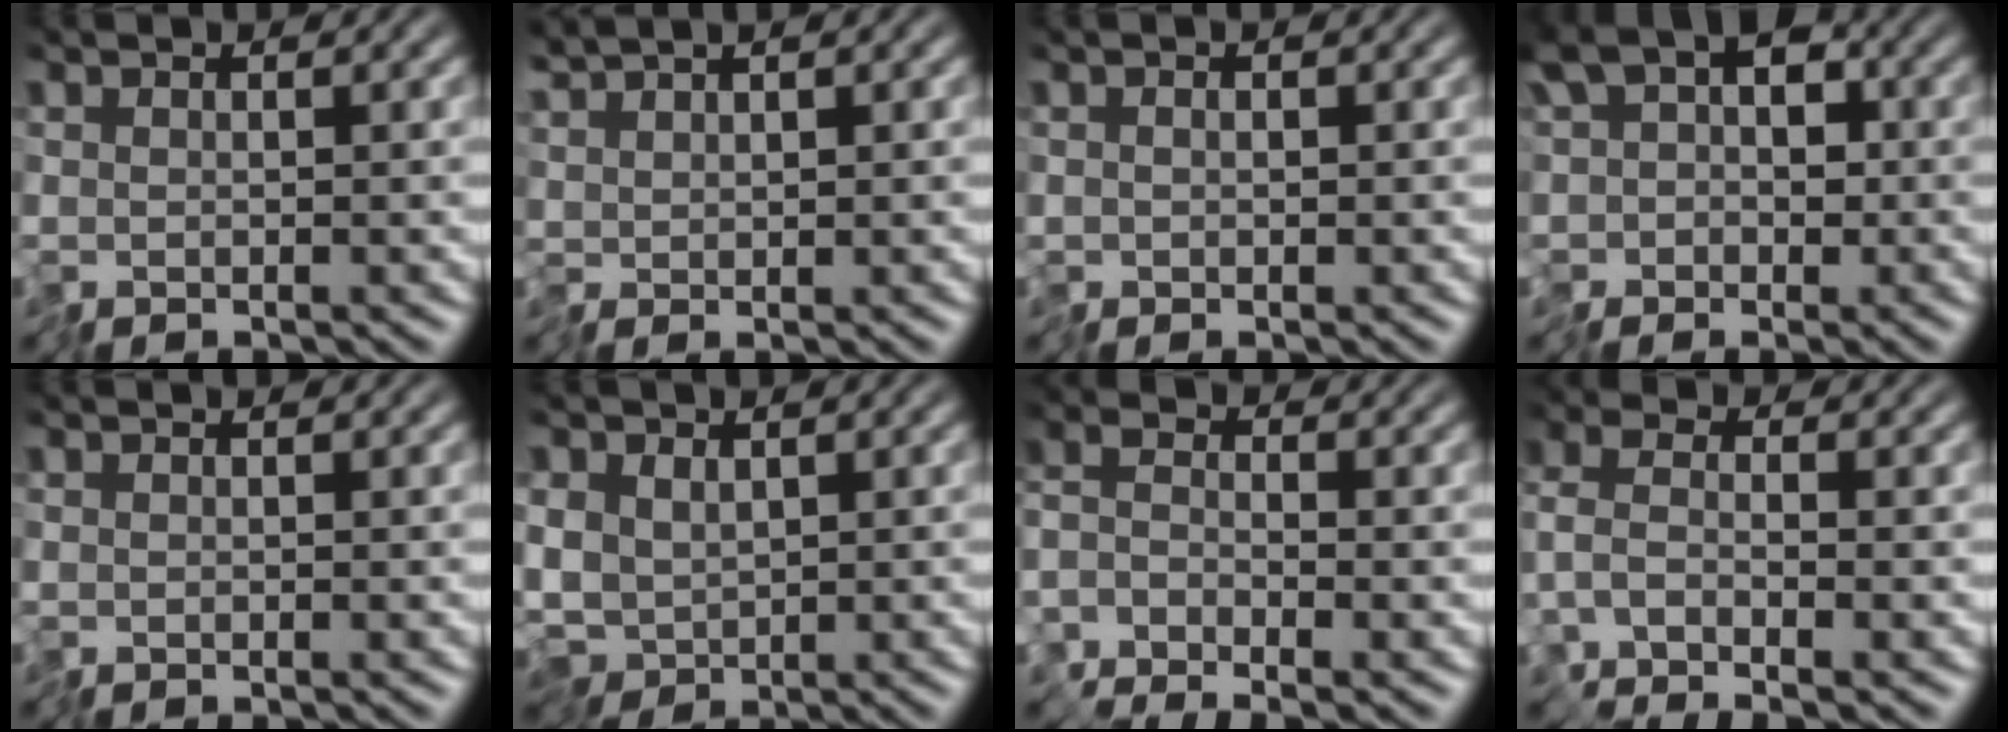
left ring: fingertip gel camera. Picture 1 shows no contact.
{"total": 1.6, "force": [1.4, 0.4, 0.6], "torque": [-0.022, 0.007, 0.031]}
{"total": 0.6, "force": [-0.2, 0.4, 0.4], "torque": [-0.008, 0.000, -0.006]}
{"total": 6.0, "force": [0.4, 4.4, 4.0], "torque": [-0.076, 0.000, -0.002]}
{"total": 0.0}
{"total": 4.6, "force": [-0.3, 3.5, 2.9], "torque": [-0.057, -0.011, -0.001]}
{"total": 1.6, "force": [-1.6, 0.2, 0.3], "torque": [-0.007, 0.000, -0.044]}
{"total": 1.7, "force": [-1.3, 0.2, 1.1], "torque": [-0.033, 0.003, -0.036]}